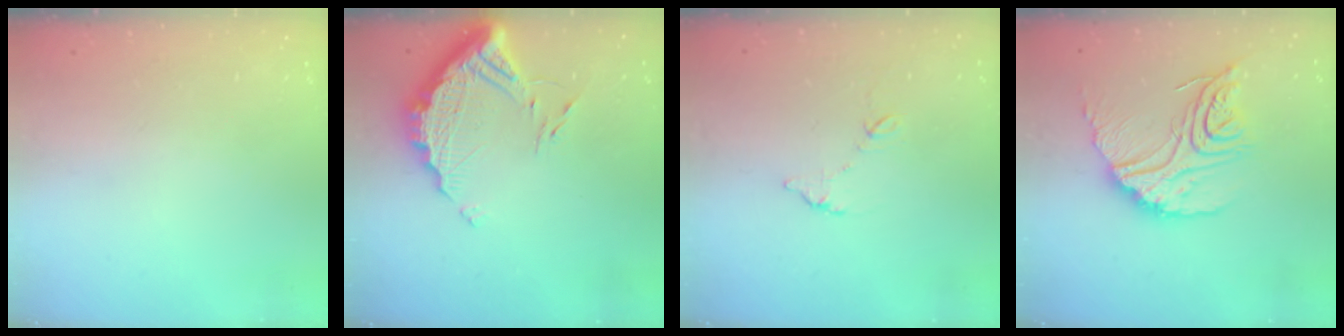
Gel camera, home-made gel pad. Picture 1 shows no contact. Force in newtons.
{"total": 12.7, "press": 12.7, "slide": 0.9}
{"total": 6.2, "press": 6.2, "slide": 0.4}
{"total": 20.1, "press": 20.0, "slide": 1.8}